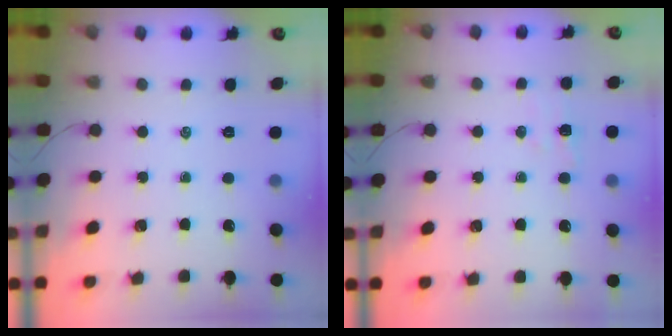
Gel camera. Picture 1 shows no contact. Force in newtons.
{"total": 2.8, "press": 2.7, "slide": 0.7}